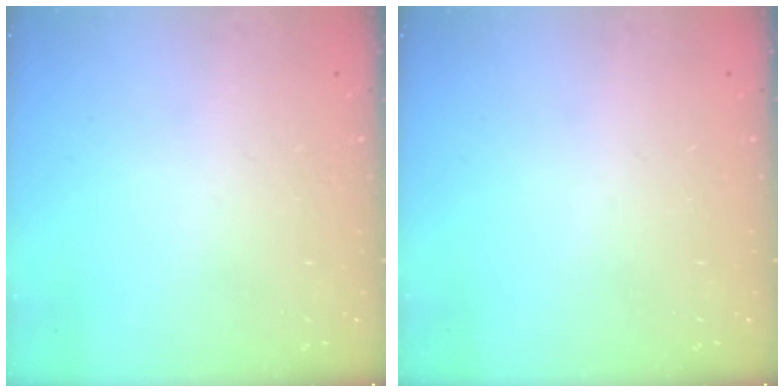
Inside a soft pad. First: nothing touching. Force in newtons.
{"total": 0.0}